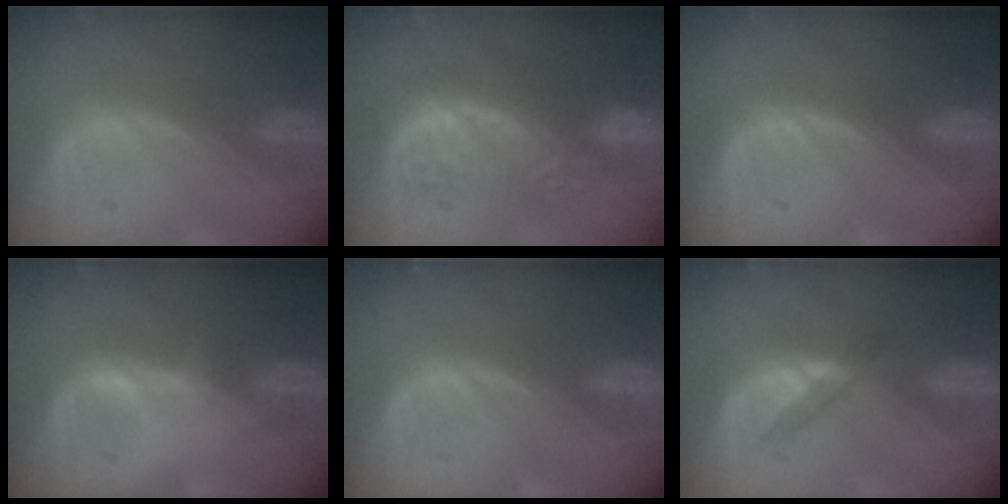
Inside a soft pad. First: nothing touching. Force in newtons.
{"total": 8.8, "press": 8.6, "slide": 1.7}
{"total": 0.0}
{"total": 0.6, "press": 0.5, "slide": 0.3}
{"total": 0.0}
{"total": 2.4, "press": 2.2, "slide": 1.1}